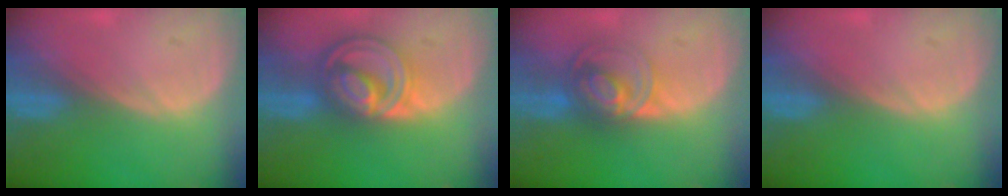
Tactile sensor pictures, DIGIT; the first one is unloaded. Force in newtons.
{"total": 8.8, "press": 7.4, "slide": 4.7}
{"total": 7.5, "press": 6.2, "slide": 4.2}
{"total": 0.0}